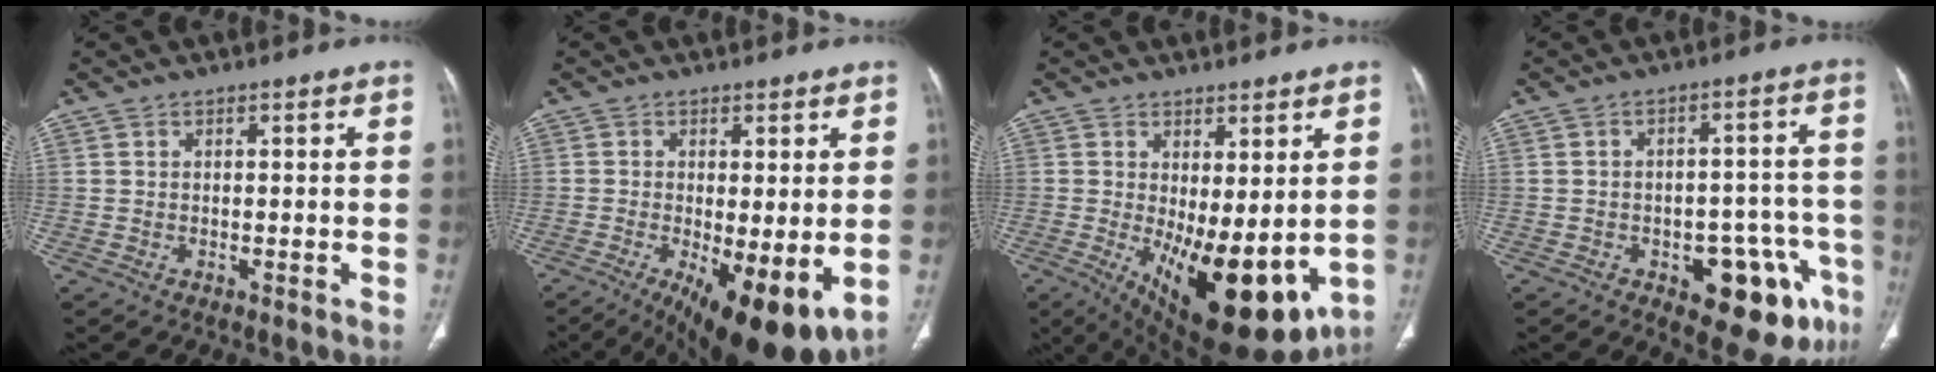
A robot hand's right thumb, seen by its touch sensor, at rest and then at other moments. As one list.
[{"total": 13.6, "force": [-4.1, 4.5, 12.2], "torque": [-0.173, -0.024, -0.049]}, {"total": 16.9, "force": [-2.5, 7.0, 15.2], "torque": [-0.226, -0.033, -0.011]}, {"total": 14.6, "force": [-6.7, 7.1, 10.8], "torque": [-0.090, 0.040, -0.076]}]